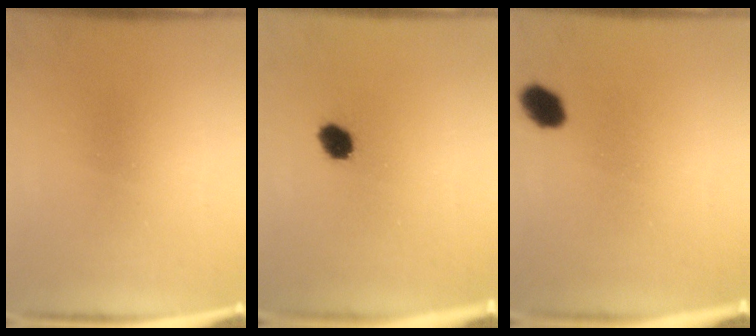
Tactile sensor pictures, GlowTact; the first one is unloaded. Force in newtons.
{"total": 4.2}
{"total": 4.5}